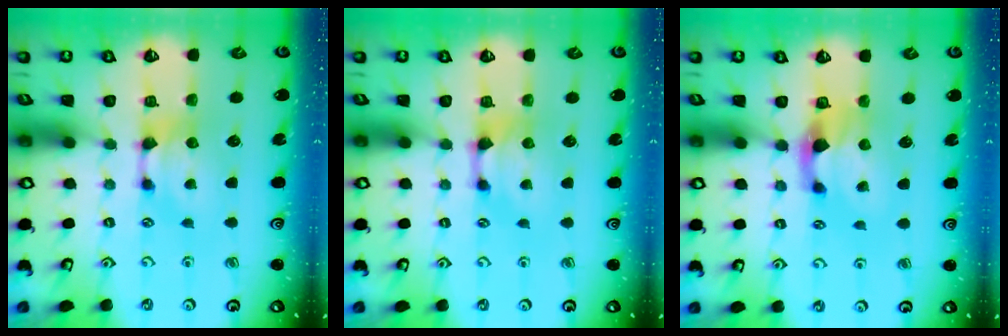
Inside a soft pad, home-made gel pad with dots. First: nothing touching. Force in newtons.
{"total": 0.9, "press": 0.6, "slide": 0.6}
{"total": 2.2, "press": 1.7, "slide": 1.4}